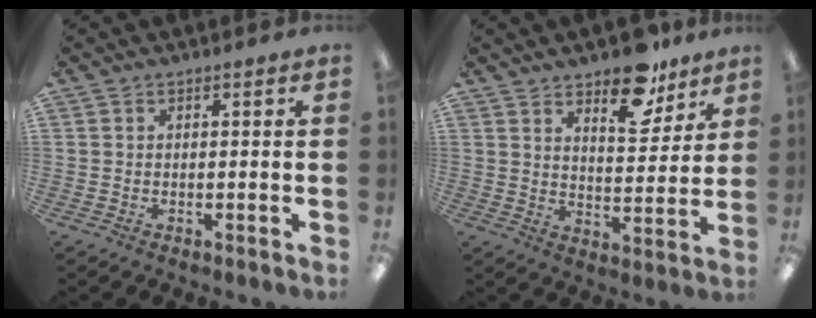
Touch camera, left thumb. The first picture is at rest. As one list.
[{"total": 11.6, "force": [9.1, 4.8, 5.3], "torque": [-0.053, -0.062, 0.158]}]